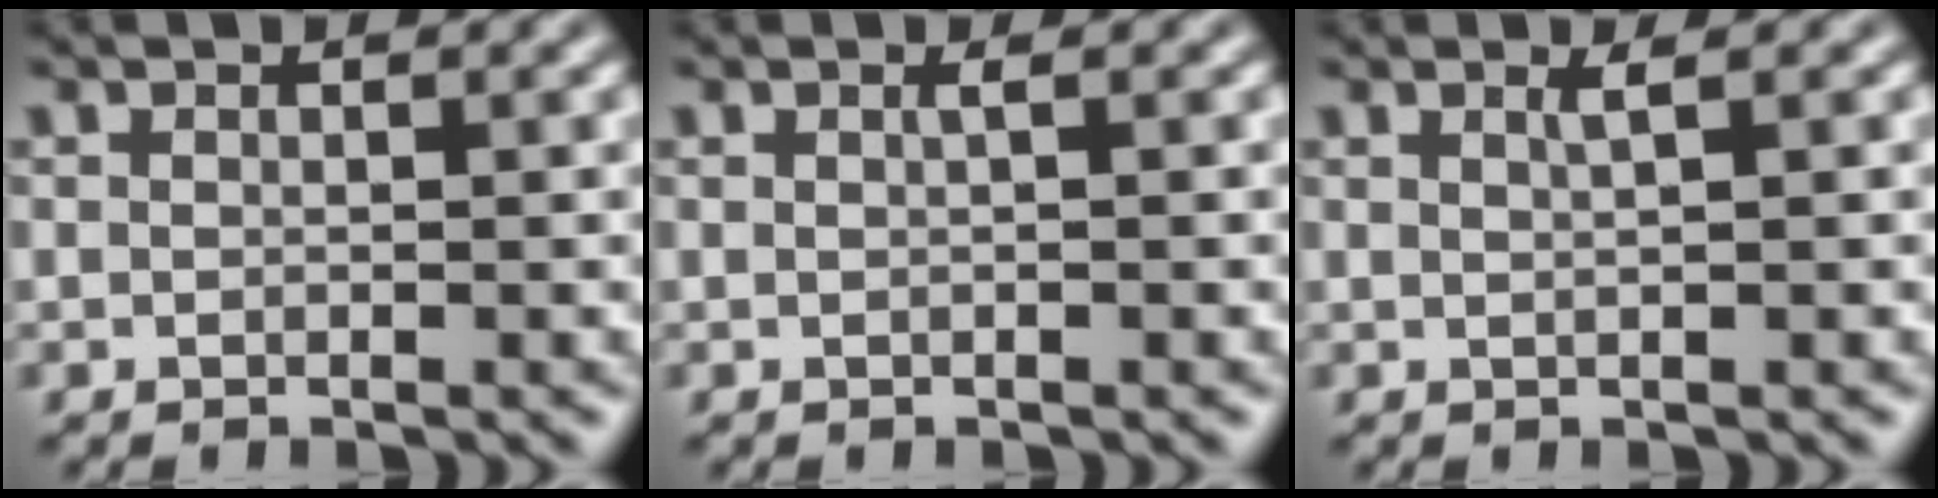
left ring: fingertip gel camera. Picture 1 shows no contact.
{"total": 0.6, "force": [0.2, 0.1, 0.6], "torque": [-0.009, 0.005, 0.001]}
{"total": 1.1, "force": [0.5, 0.3, 0.9], "torque": [-0.008, 0.002, 0.006]}